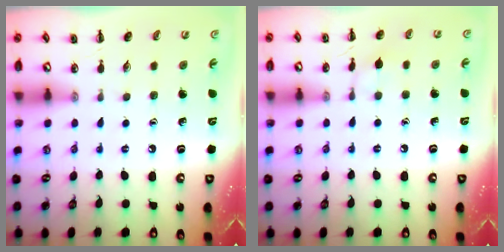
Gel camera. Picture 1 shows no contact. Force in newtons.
{"total": 6.5, "press": 6.3, "slide": 1.8}